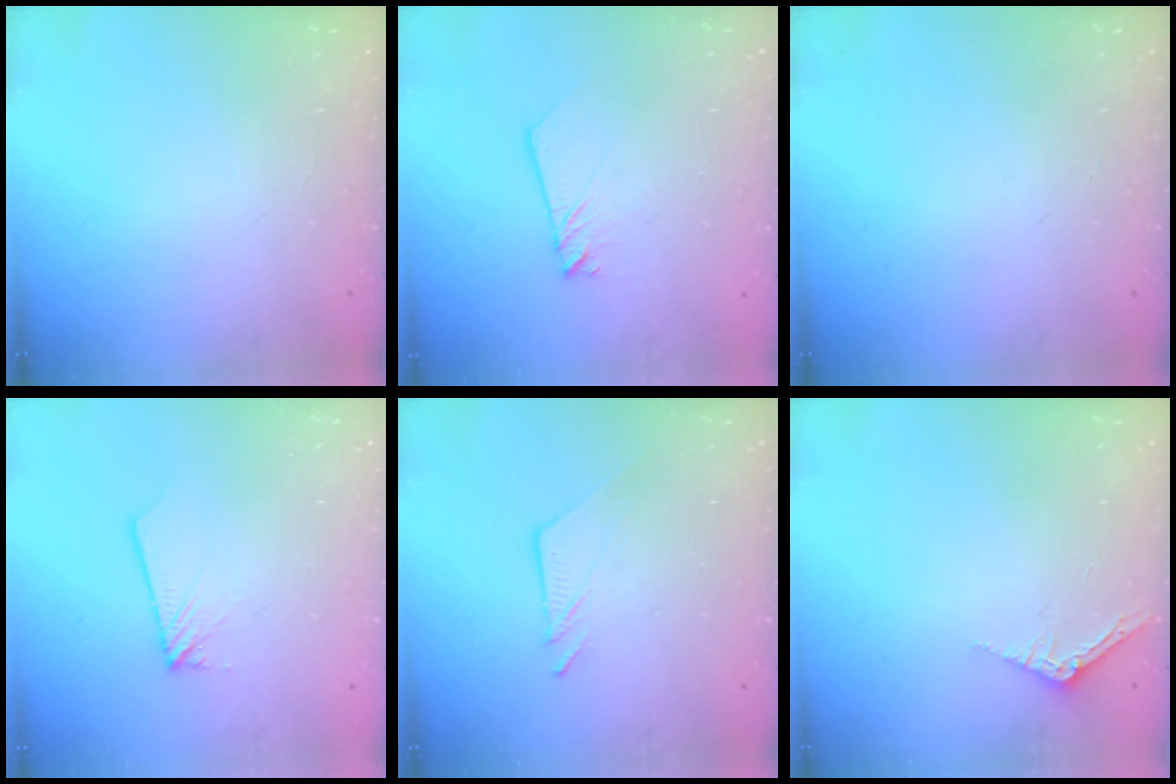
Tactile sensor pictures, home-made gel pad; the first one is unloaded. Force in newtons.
{"total": 2.4, "press": 2.4, "slide": 0.2}
{"total": 0.0}
{"total": 1.8, "press": 1.8, "slide": 0.2}
{"total": 7.0, "press": 7.0, "slide": 0.1}
{"total": 2.5, "press": 2.5, "slide": 0.2}